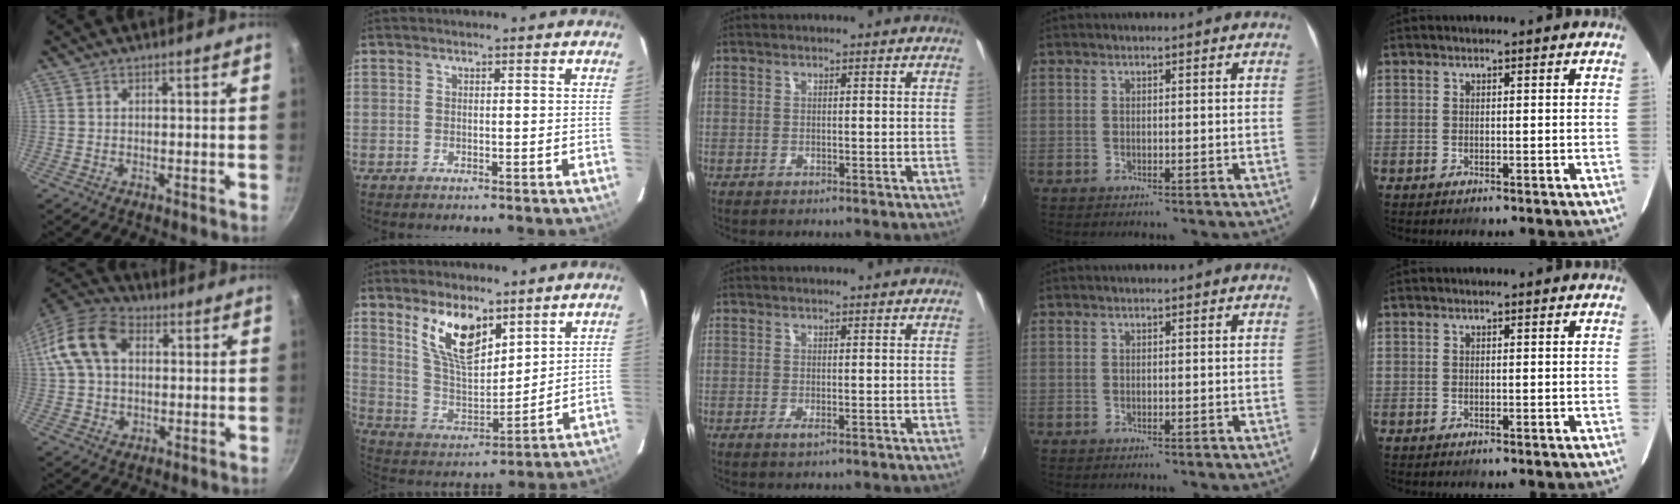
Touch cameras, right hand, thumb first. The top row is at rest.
{"thumb": {"total": 14.2, "force": [3.0, 9.9, 9.8], "torque": [-0.172, 0.019, 0.041]}, "index": {"total": 12.7, "force": [7.7, 5.4, 8.6], "torque": [-0.160, 0.000, 0.158]}, "middle": {"total": 0.9, "force": [-0.2, -0.1, 0.9], "torque": [-0.015, -0.002, -0.003]}}